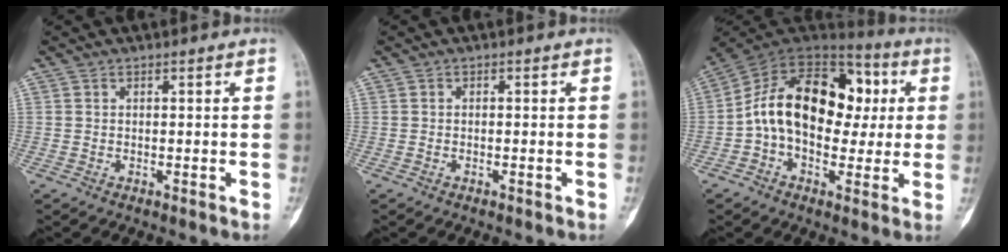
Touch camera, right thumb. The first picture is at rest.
{"total": 0.0}
{"total": 21.0, "force": [1.4, 13.8, 15.7], "torque": [-0.232, 0.043, 0.016]}